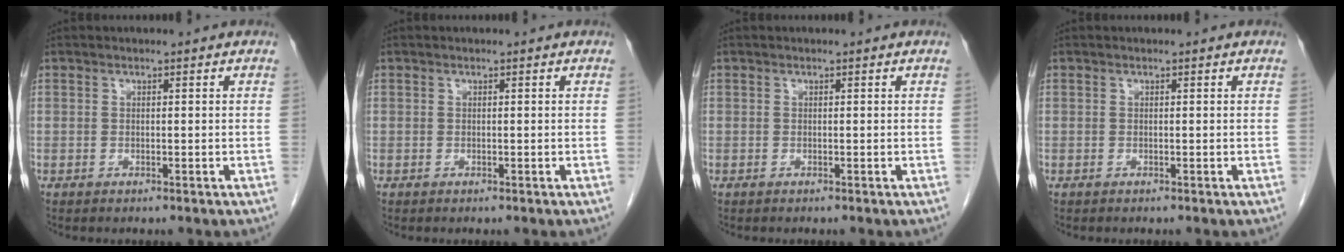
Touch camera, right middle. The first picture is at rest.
{"total": 0.0}
{"total": 0.0}
{"total": 0.0}